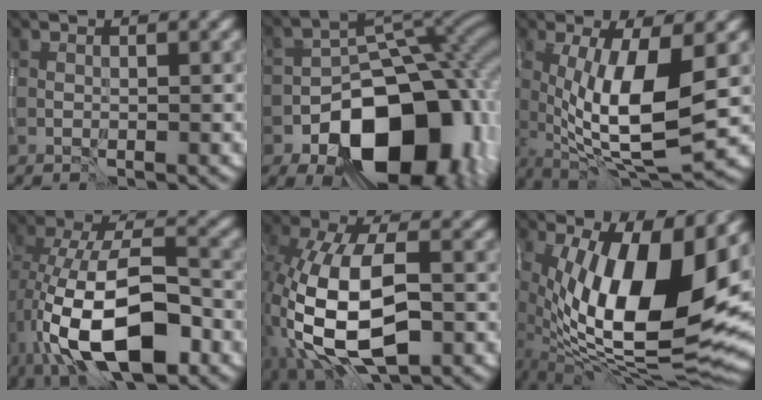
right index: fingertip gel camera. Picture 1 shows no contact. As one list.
[{"total": 15.1, "force": [-6.4, 9.3, 10.0], "torque": [-0.108, -0.007, -0.107]}, {"total": 10.3, "force": [0.1, 3.3, 9.8], "torque": [-0.170, -0.013, 0.006]}, {"total": 13.0, "force": [-4.4, 6.0, 10.7], "torque": [-0.194, 0.002, -0.082]}, {"total": 13.4, "force": [-2.4, 7.5, 10.8], "torque": [-0.238, -0.018, -0.034]}, {"total": 15.8, "force": [1.7, 6.5, 14.3], "torque": [-0.239, -0.003, 0.026]}]